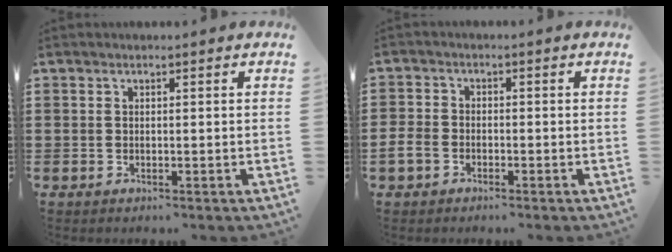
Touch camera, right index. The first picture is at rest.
{"total": 2.7, "force": [-1.6, 1.7, 1.3], "torque": [-0.048, -0.005, -0.037]}